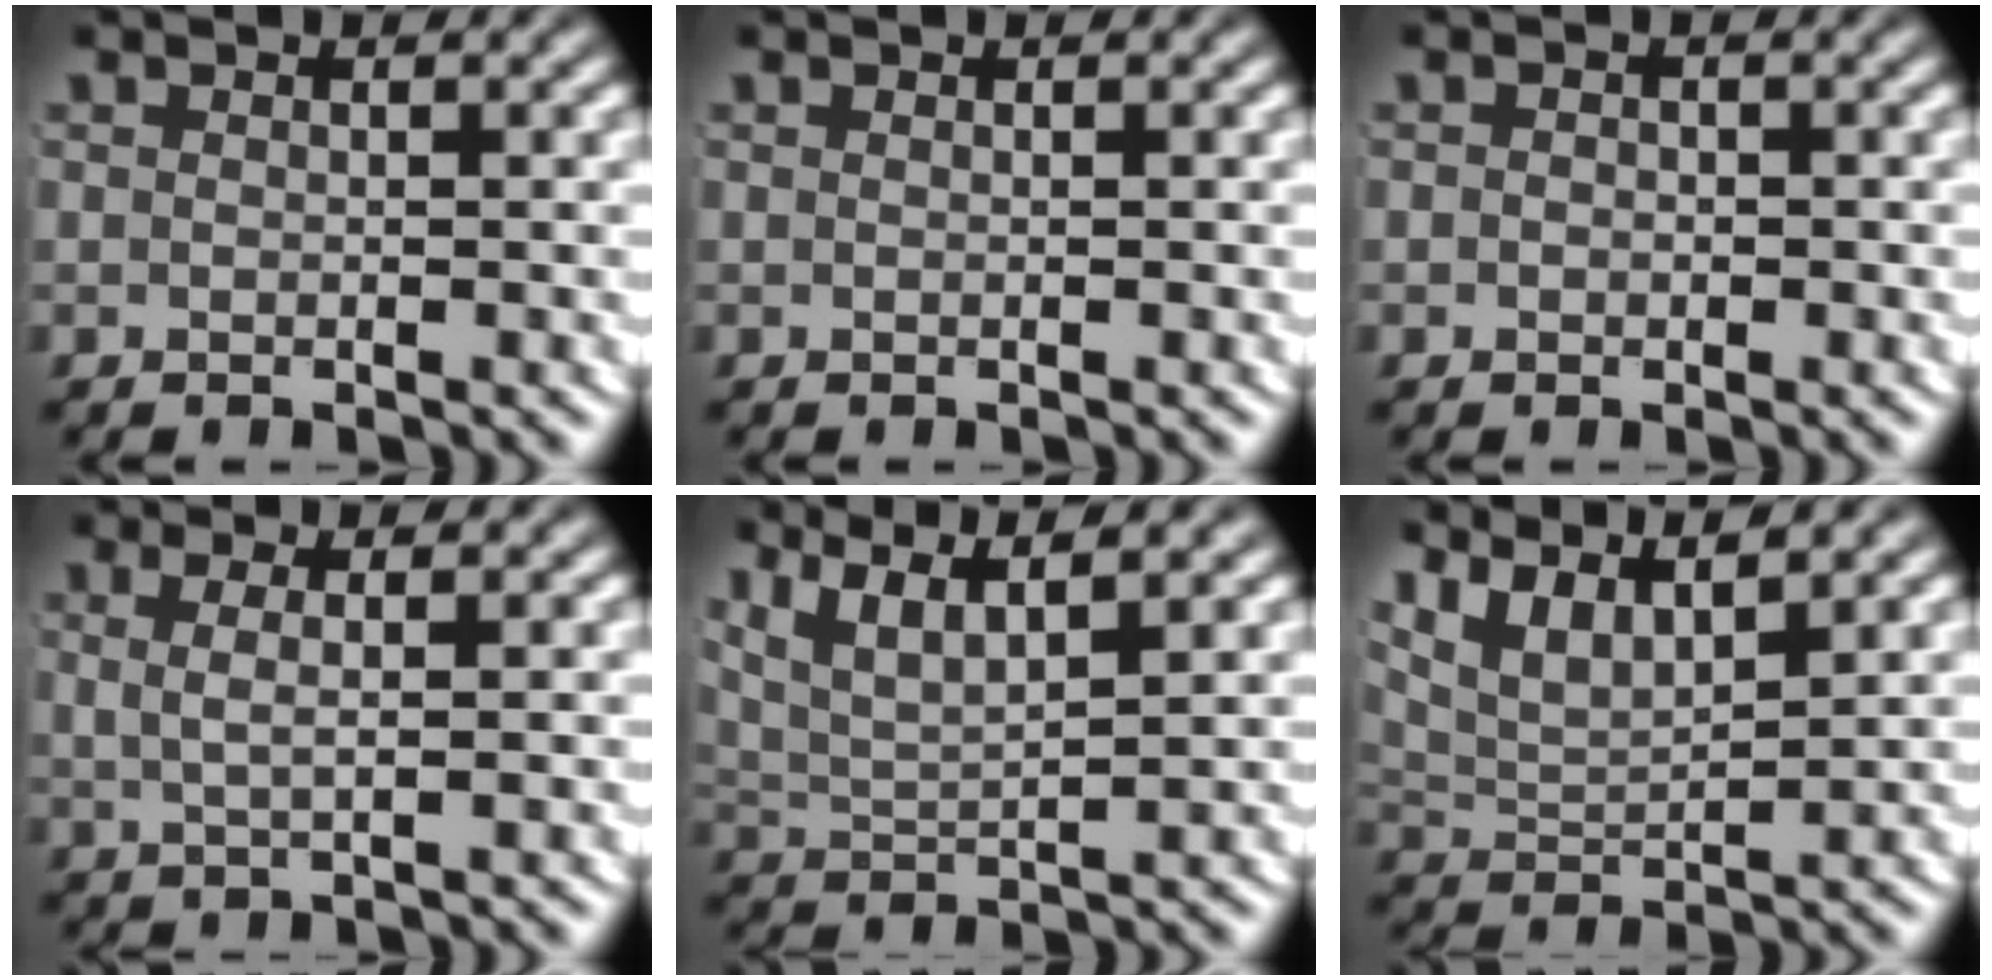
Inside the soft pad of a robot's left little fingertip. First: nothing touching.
{"total": 0.0}
{"total": 0.6, "force": [-0.4, 0.4, 0.2], "torque": [-0.006, -0.007, -0.004]}
{"total": 2.6, "force": [0.7, 0.8, 2.4], "torque": [-0.047, -0.003, 0.018]}
{"total": 7.0, "force": [3.6, 4.4, 4.1], "torque": [-0.091, 0.002, 0.054]}
{"total": 5.7, "force": [2.4, 4.1, 3.3], "torque": [-0.088, -0.008, 0.038]}